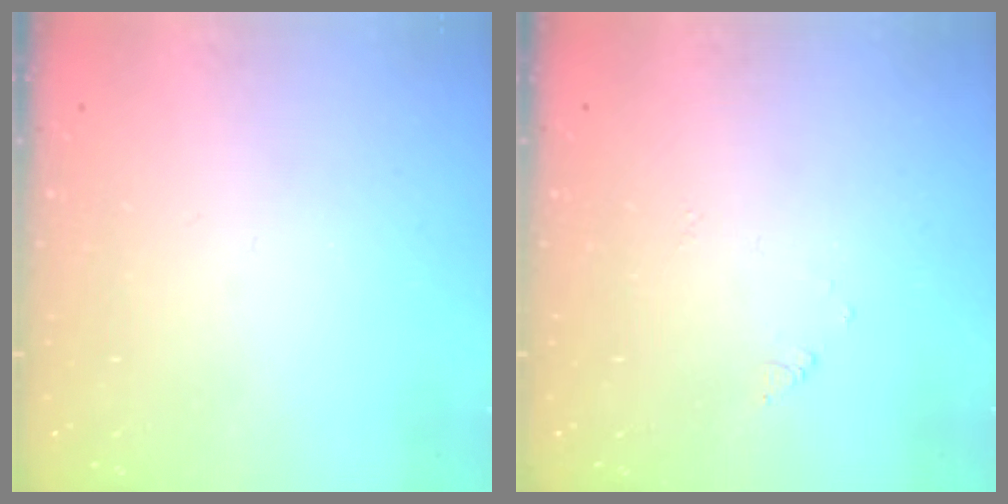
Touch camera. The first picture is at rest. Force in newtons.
{"total": 3.0, "press": 3.0, "slide": 0.4}